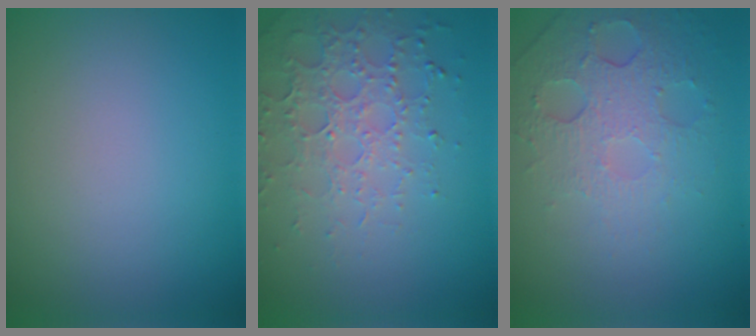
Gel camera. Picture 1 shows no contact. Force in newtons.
{"total": 4.7, "press": 3.4, "slide": 3.1}
{"total": 5.2, "press": 3.3, "slide": 3.9}